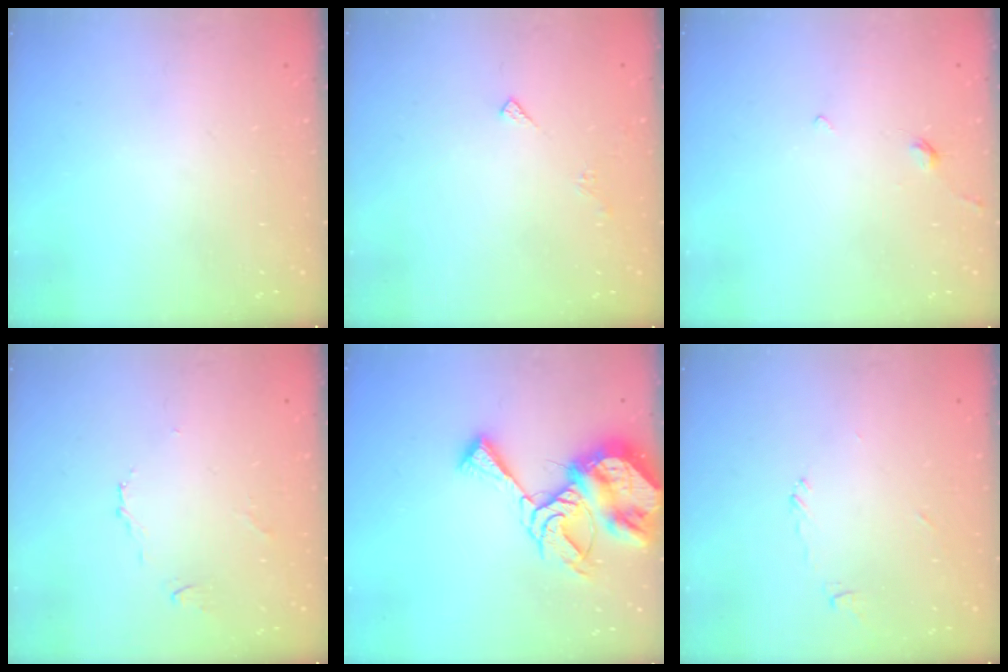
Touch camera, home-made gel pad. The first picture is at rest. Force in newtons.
{"total": 4.3, "press": 4.3, "slide": 0.7}
{"total": 1.7, "press": 1.6, "slide": 0.5}
{"total": 3.0, "press": 3.0, "slide": 0.5}
{"total": 14.5, "press": 14.4, "slide": 1.7}
{"total": 4.1, "press": 4.1, "slide": 0.1}